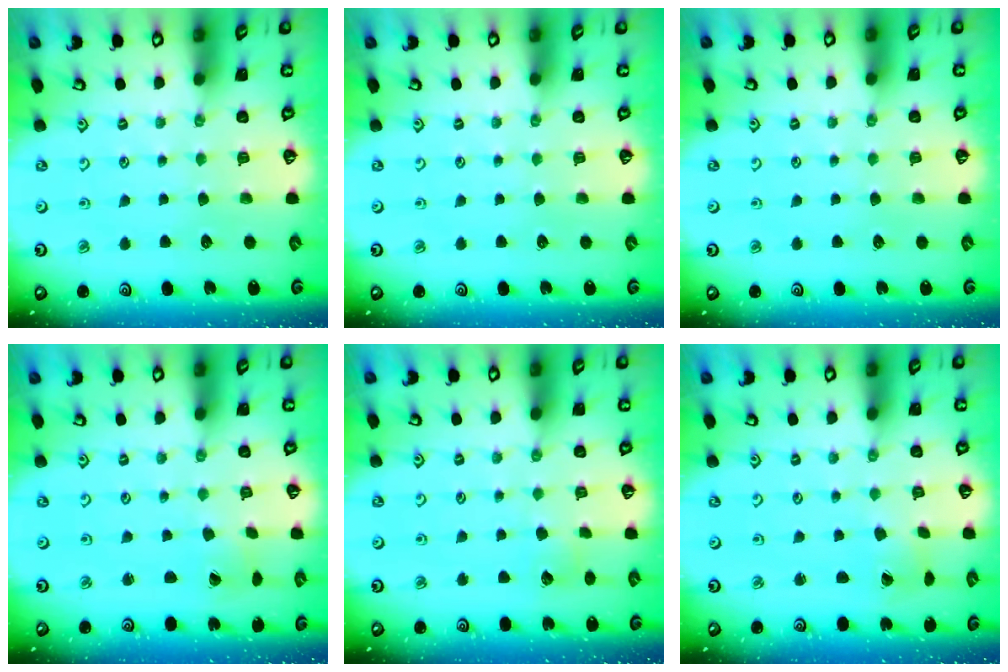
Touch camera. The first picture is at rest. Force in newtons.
{"total": 0.0}
{"total": 0.0}
{"total": 1.2, "press": 1.1, "slide": 0.4}
{"total": 3.4, "press": 3.3, "slide": 0.4}
{"total": 1.2, "press": 1.1, "slide": 0.2}